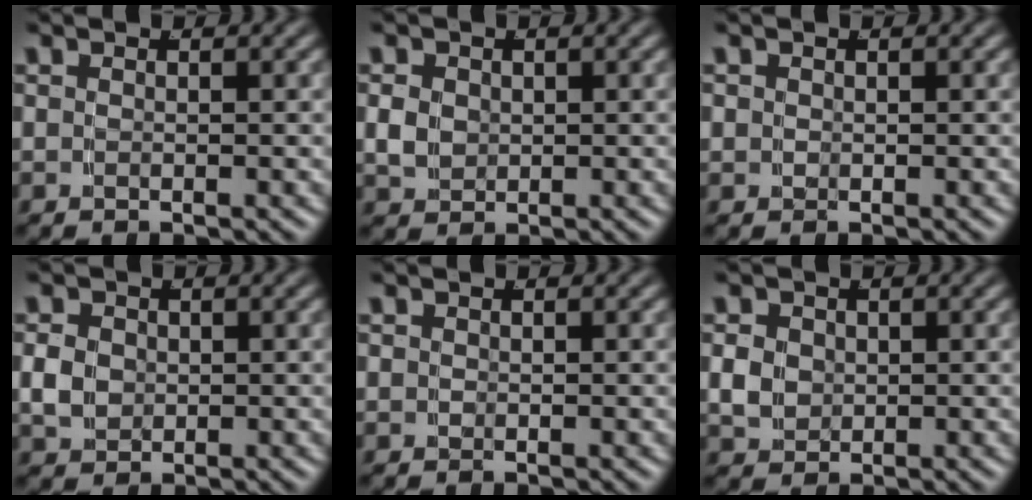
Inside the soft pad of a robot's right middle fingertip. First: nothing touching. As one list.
[{"total": 2.4, "force": [0.1, 2.0, 1.2], "torque": [-0.027, -0.004, 0.006]}, {"total": 1.0, "force": [0.0, 1.0, 0.3], "torque": [-0.011, -0.004, 0.000]}, {"total": 2.6, "force": [-0.1, 2.2, 1.4], "torque": [-0.030, -0.002, 0.001]}, {"total": 0.8, "force": [-0.1, 0.7, 0.2], "torque": [-0.009, -0.005, -0.003]}, {"total": 2.9, "force": [0.1, 2.5, 1.4], "torque": [-0.029, -0.005, 0.005]}]